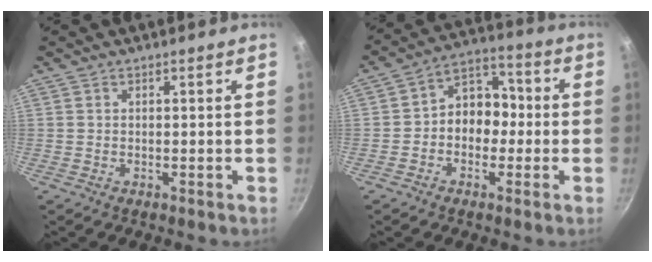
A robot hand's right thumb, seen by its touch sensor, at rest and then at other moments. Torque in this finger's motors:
{"motor_torque": [-0.15, 0.50, -0.02, 0.07, 0.04]}